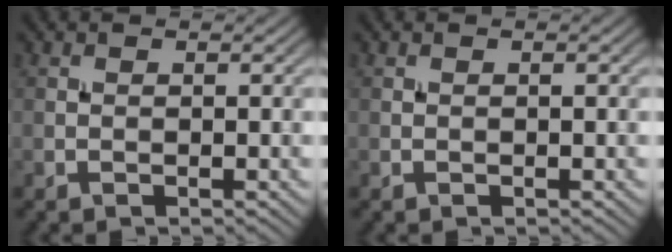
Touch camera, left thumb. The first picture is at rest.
{"total": 0.0}